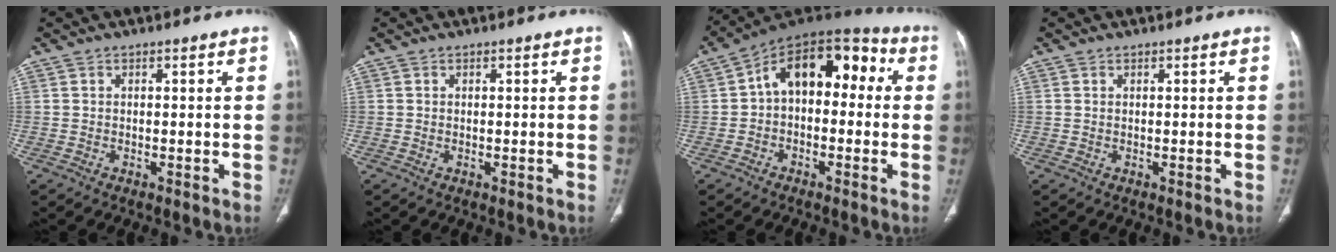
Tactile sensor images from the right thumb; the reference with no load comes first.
{"total": 0.0}
{"total": 14.7, "force": [1.3, 9.4, 11.3], "torque": [-0.124, 0.054, 0.002]}
{"total": 0.0}